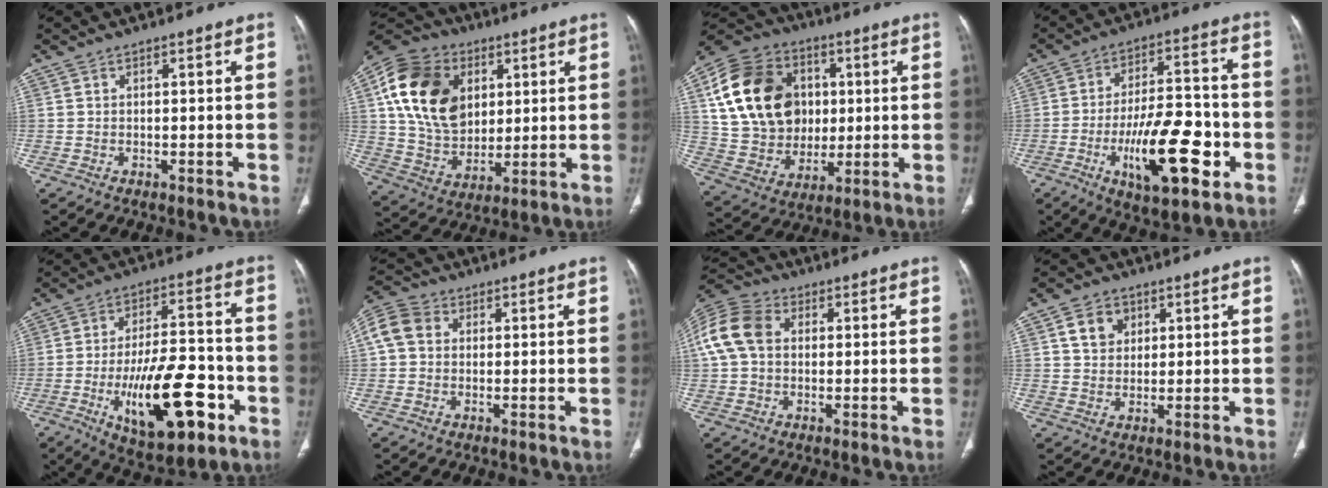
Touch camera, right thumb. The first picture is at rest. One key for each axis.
{"total": 20.7, "fx": 5.6, "fy": 15.2, "fz": 12.9, "tx": -0.225, "ty": -0.006, "tz": 0.104}
{"total": 22.6, "fx": 4.8, "fy": 17.6, "fz": 13.4, "tx": -0.232, "ty": 0.014, "tz": 0.095}
{"total": 18.2, "fx": -6.0, "fy": 6.9, "fz": 15.7, "tx": -0.237, "ty": 0.026, "tz": -0.088}
{"total": 20.1, "fx": -7.1, "fy": 8.3, "fz": 16.9, "tx": -0.252, "ty": 0.029, "tz": -0.101}
{"total": 8.0, "fx": 1.7, "fy": 6.4, "fz": 4.4, "tx": -0.088, "ty": 0.024, "tz": 0.025}
{"total": 12.2, "fx": 2.2, "fy": 9.0, "fz": 8.0, "tx": -0.169, "ty": 0.030, "tz": 0.035}
{"total": 5.6, "fx": 2.3, "fy": 4.4, "fz": 2.6, "tx": -0.018, "ty": -0.009, "tz": 0.042}